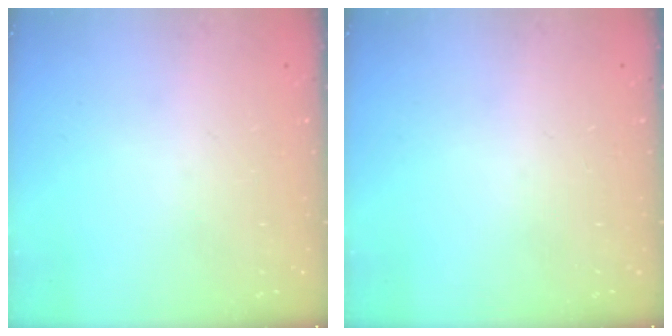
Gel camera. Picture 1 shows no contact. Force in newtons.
{"total": 0.0}